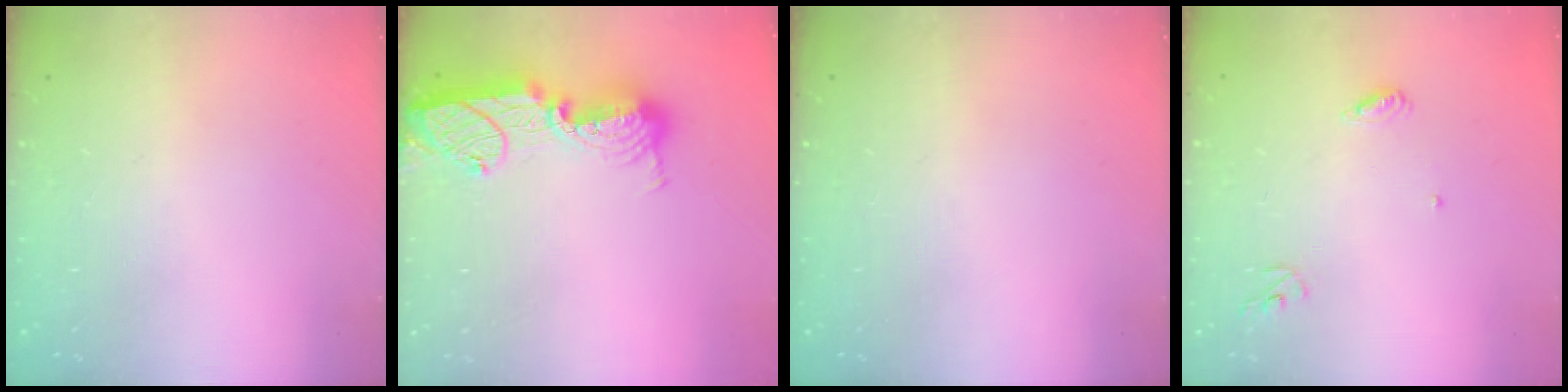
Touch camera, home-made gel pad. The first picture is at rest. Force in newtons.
{"total": 14.9, "press": 14.9, "slide": 0.9}
{"total": 0.0}
{"total": 4.9, "press": 4.9, "slide": 0.4}